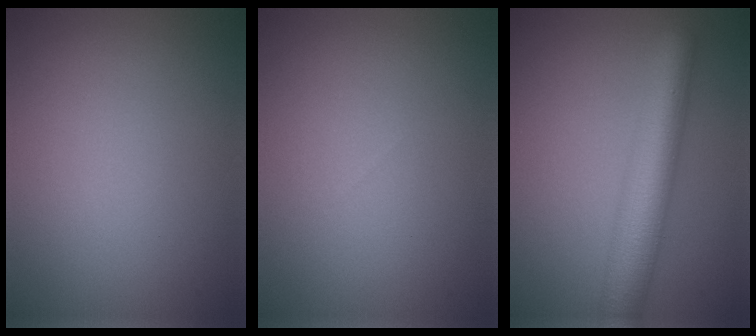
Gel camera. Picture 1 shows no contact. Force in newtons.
{"total": 0.0}
{"total": 7.0, "press": 7.0, "slide": 0.2}